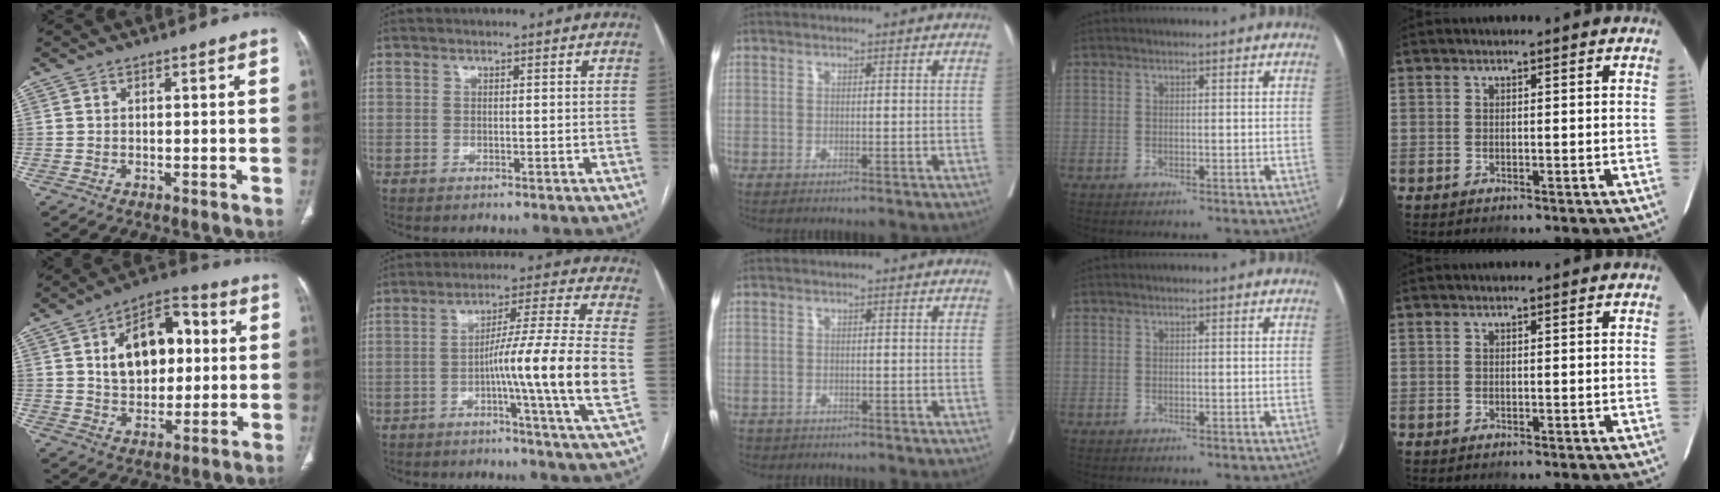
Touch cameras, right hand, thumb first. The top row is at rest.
{"thumb": {"total": 15.7, "force": [3.0, 9.9, 11.8], "torque": [-0.146, 0.015, 0.045]}, "index": {"total": 14.1, "force": [-2.5, -2.1, 13.7], "torque": [-0.219, -0.007, -0.050]}, "middle": {"total": 1.6, "force": [-1.2, 1.1, 0.2], "torque": [-0.006, 0.001, -0.018]}}